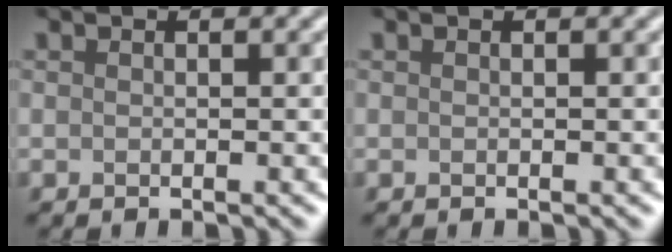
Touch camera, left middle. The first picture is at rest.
{"total": 0.0}